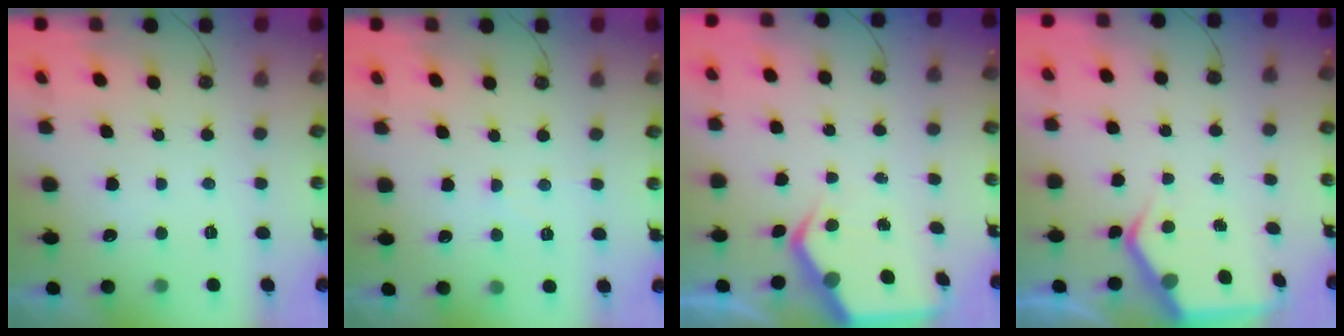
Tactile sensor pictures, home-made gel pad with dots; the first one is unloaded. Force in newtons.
{"total": 3.2, "press": 3.2, "slide": 0.6}
{"total": 4.9, "press": 4.9, "slide": 0.2}
{"total": 6.2, "press": 6.2, "slide": 0.2}